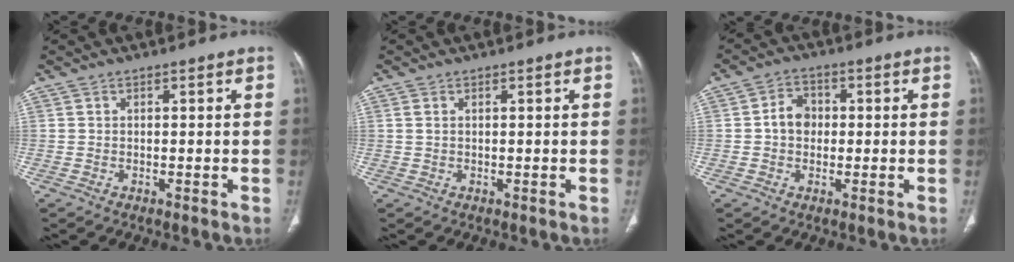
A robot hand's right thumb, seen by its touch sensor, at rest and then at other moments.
{"total": 0.8, "force": [0.3, 0.3, 0.7], "torque": [-0.020, 0.009, 0.012]}
{"total": 5.0, "force": [0.0, 4.1, 2.9], "torque": [-0.033, 0.014, -0.007]}